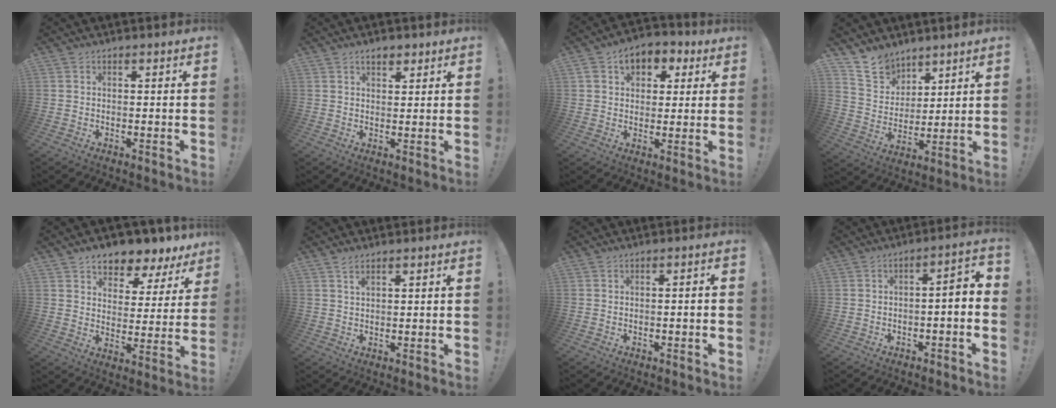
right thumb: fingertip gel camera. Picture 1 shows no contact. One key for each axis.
{"total": 2.9, "fx": 2.1, "fy": 1.5, "fz": 1.4, "tx": -0.012, "ty": -0.010, "tz": 0.034}
{"total": 8.2, "fx": 3.3, "fy": 6.1, "fz": 4.4, "tx": -0.064, "ty": -0.006, "tz": 0.062}
{"total": 11.7, "fx": 8.9, "fy": 7.1, "fz": 2.5, "tx": -0.051, "ty": -0.063, "tz": 0.177}
{"total": 6.6, "fx": 5.5, "fy": 3.3, "fz": 1.6, "tx": -0.017, "ty": -0.057, "tz": 0.100}
{"total": 1.9, "fx": 1.2, "fy": 0.6, "fz": 1.3, "tx": -0.029, "ty": 0.000, "tz": 0.022}
{"total": 1.7, "fx": -1.0, "fy": -0.3, "fz": 1.3, "tx": -0.021, "ty": 0.001, "tz": -0.018}
{"total": 3.8, "fx": -1.6, "fy": 0.0, "fz": 3.5, "tx": -0.053, "ty": -0.007, "tz": -0.031}